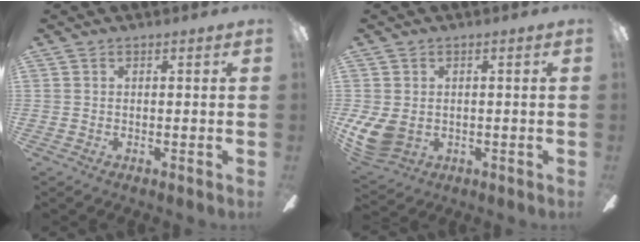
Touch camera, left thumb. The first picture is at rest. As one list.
[{"total": 7.2, "force": [-0.3, 5.6, 4.5], "torque": [-0.102, -0.001, -0.001]}]